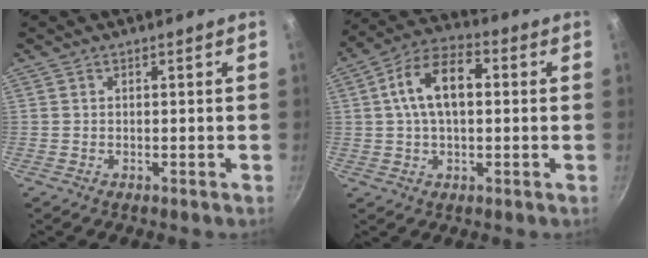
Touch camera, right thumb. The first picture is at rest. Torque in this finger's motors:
{"motor_torque": [0.82, 3.10, 1.36, 0.06, 0.10]}